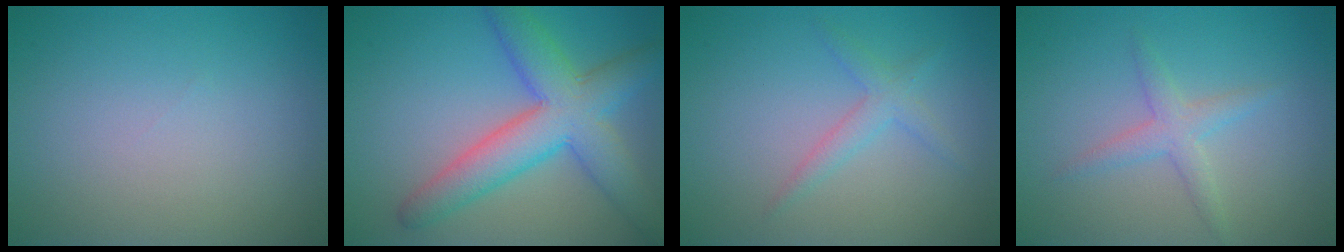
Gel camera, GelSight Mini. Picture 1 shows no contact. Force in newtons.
{"total": 7.4, "press": 7.4, "slide": 0.2}
{"total": 1.9, "press": 1.9, "slide": 0.1}
{"total": 2.1, "press": 2.1, "slide": 0.0}